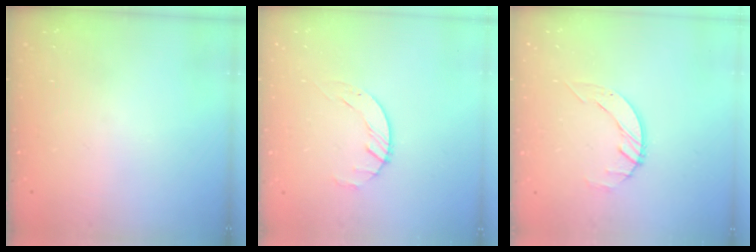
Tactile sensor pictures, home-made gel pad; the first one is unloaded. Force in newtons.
{"total": 1.5, "press": 1.5, "slide": 0.2}
{"total": 3.1, "press": 3.0, "slide": 0.4}